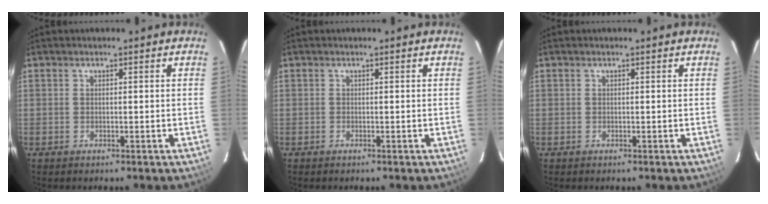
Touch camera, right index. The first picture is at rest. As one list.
[{"total": 0.0}, {"total": 0.0}]